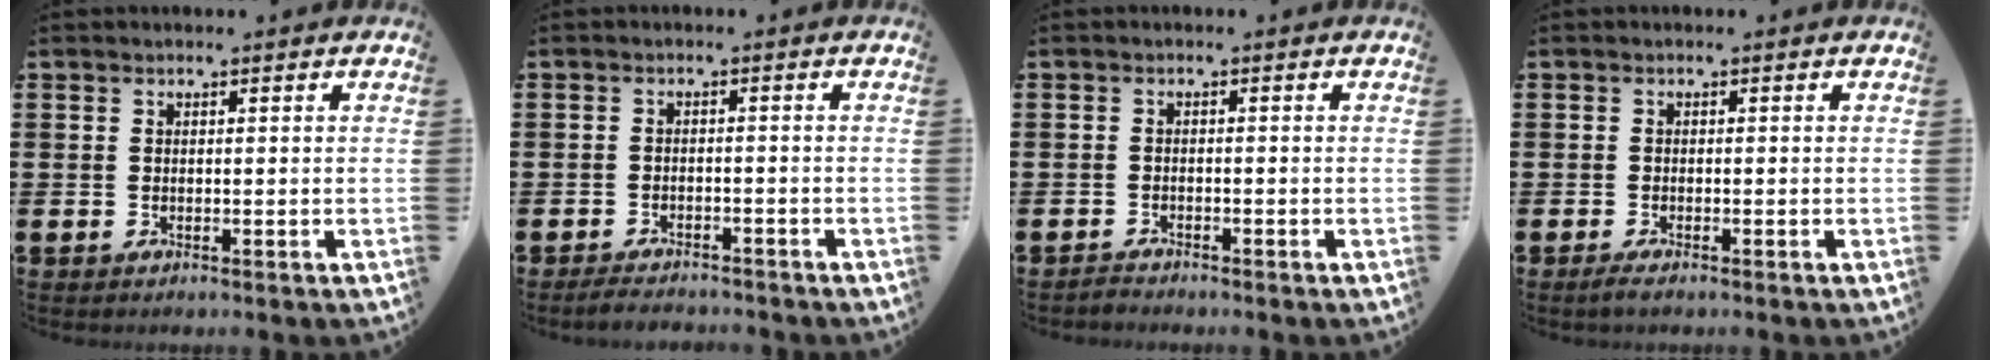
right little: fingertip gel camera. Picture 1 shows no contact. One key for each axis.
{"total": 1.8, "fx": -1.8, "fy": 0.2, "fz": 0.3, "tx": -0.009, "ty": 0.004, "tz": -0.038}
{"total": 1.0, "fx": -1.0, "fy": 0.0, "fz": -0.1, "tx": -0.002, "ty": 0.001, "tz": -0.021}
{"total": 0.9, "fx": -0.5, "fy": 0.2, "fz": 0.8, "tx": -0.014, "ty": -0.003, "tz": -0.008}